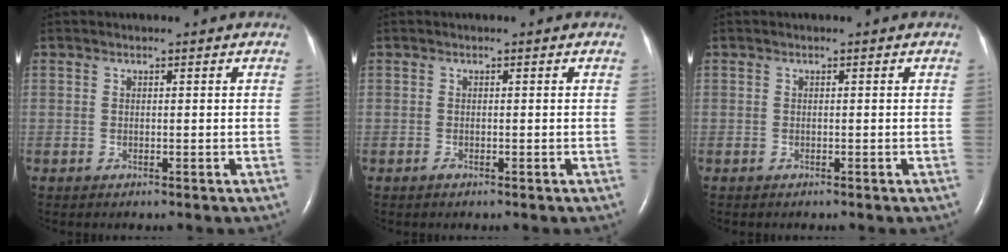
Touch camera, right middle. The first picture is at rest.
{"total": 0.0}
{"total": 0.0}